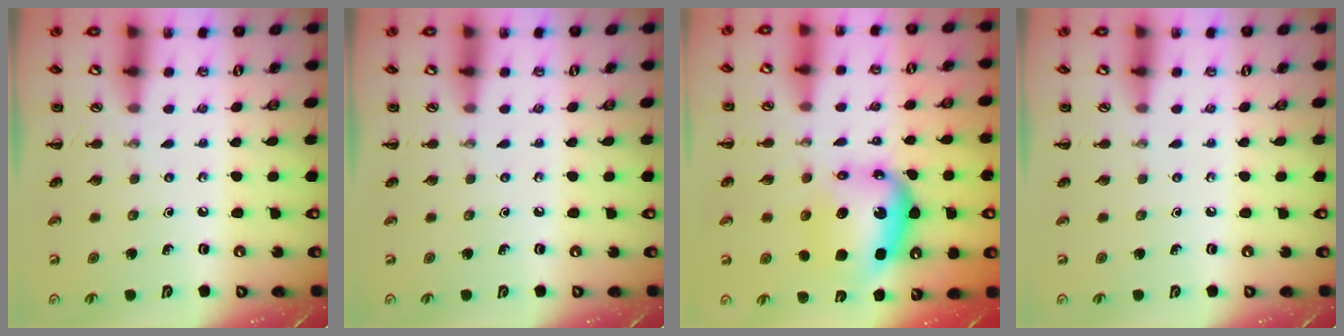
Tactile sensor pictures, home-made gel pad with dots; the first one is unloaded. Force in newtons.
{"total": 0.0}
{"total": 8.3, "press": 8.0, "slide": 2.3}
{"total": 0.0}